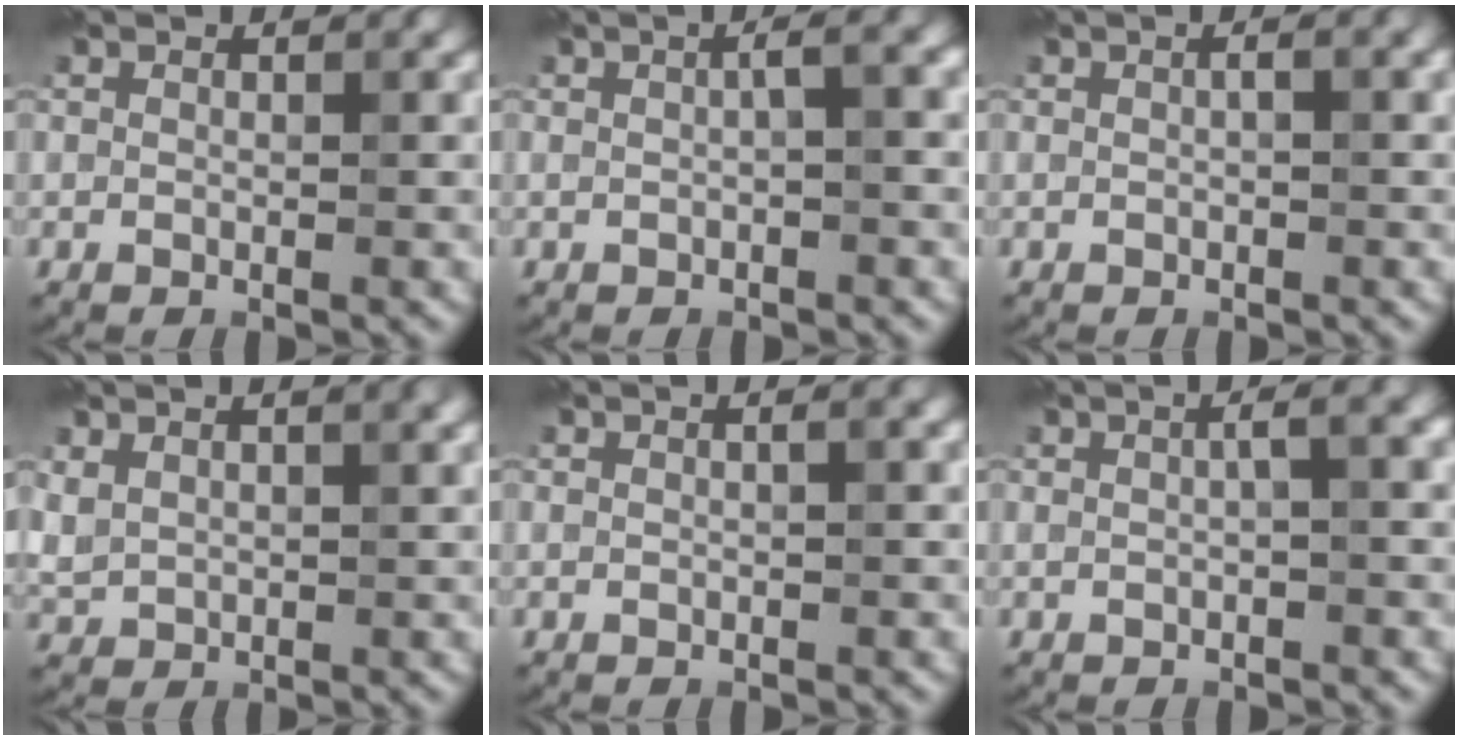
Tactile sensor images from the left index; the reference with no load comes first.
{"total": 2.1, "force": [0.0, 0.5, 2.0], "torque": [-0.030, 0.011, -0.002]}
{"total": 1.0, "force": [0.0, 0.1, 1.0], "torque": [-0.019, 0.003, 0.001]}
{"total": 3.3, "force": [2.3, 1.6, 1.9], "torque": [-0.049, 0.006, 0.052]}
{"total": 0.7, "force": [0.0, 0.2, 0.7], "torque": [-0.009, 0.005, 0.000]}
{"total": 2.4, "force": [0.2, 0.6, 2.3], "torque": [-0.031, 0.013, 0.000]}